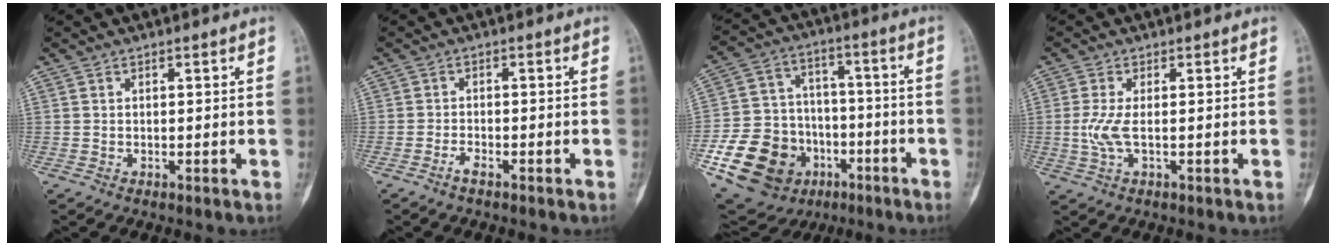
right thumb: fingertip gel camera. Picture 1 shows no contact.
{"total": 1.7, "force": [-1.3, 0.4, 1.0], "torque": [-0.023, 0.007, -0.027]}
{"total": 21.6, "force": [-8.5, 17.1, 10.0], "torque": [-0.179, 0.078, -0.129]}
{"total": 4.1, "force": [-0.2, 1.3, 3.9], "torque": [-0.109, -0.006, -0.005]}